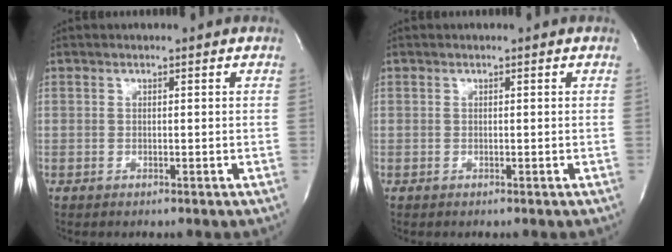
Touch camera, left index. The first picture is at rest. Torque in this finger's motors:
{"motor_torque": [0.00, 0.00, 0.00, -0.01]}